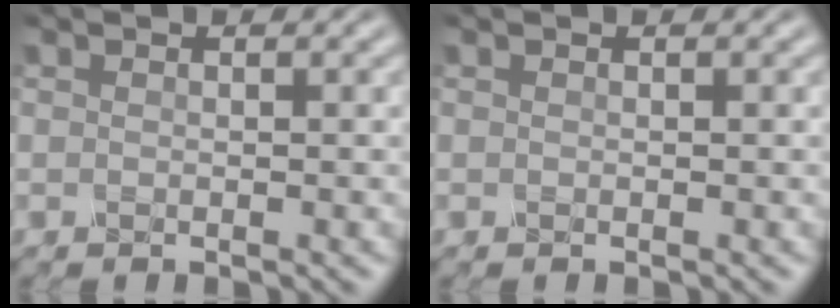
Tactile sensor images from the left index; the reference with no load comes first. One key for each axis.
{"total": 0.0}